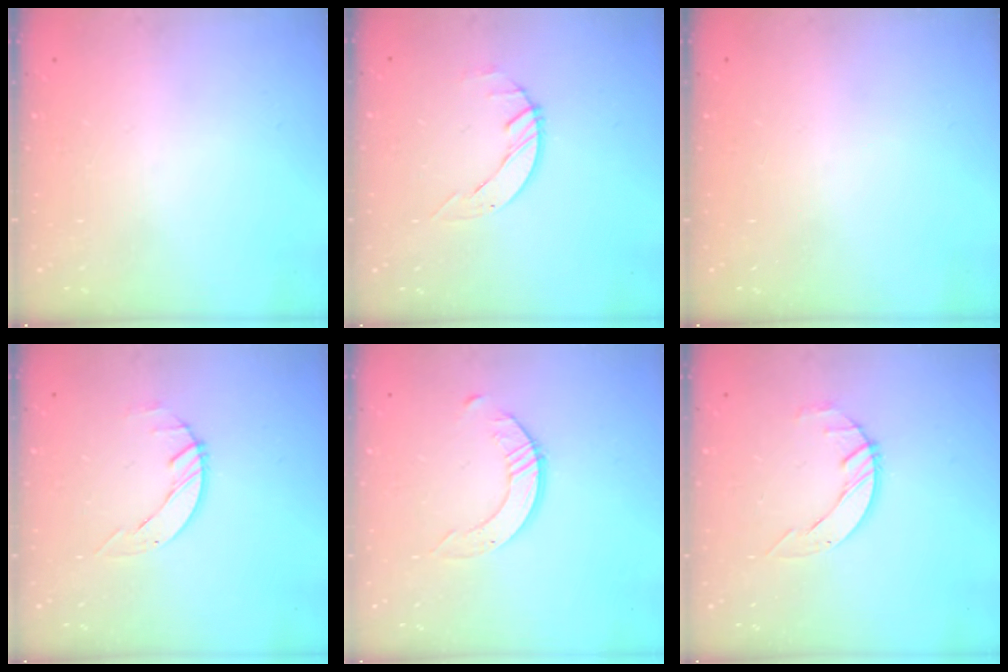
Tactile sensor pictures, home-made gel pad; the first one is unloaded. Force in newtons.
{"total": 2.6, "press": 2.6, "slide": 0.3}
{"total": 0.0}
{"total": 2.6, "press": 2.6, "slide": 0.3}
{"total": 2.5, "press": 2.5, "slide": 0.3}
{"total": 2.7, "press": 2.7, "slide": 0.3}